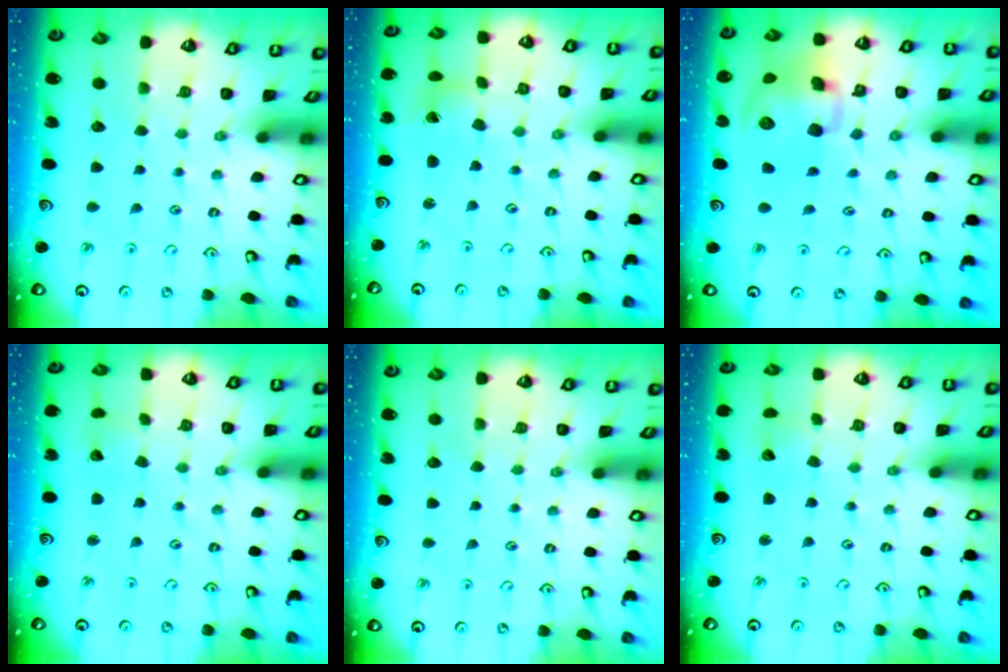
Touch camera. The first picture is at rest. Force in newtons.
{"total": 2.0, "press": 2.0, "slide": 0.3}
{"total": 13.6, "press": 13.4, "slide": 2.4}
{"total": 1.7, "press": 1.7, "slide": 0.1}
{"total": 0.0}
{"total": 2.4, "press": 2.4, "slide": 0.2}